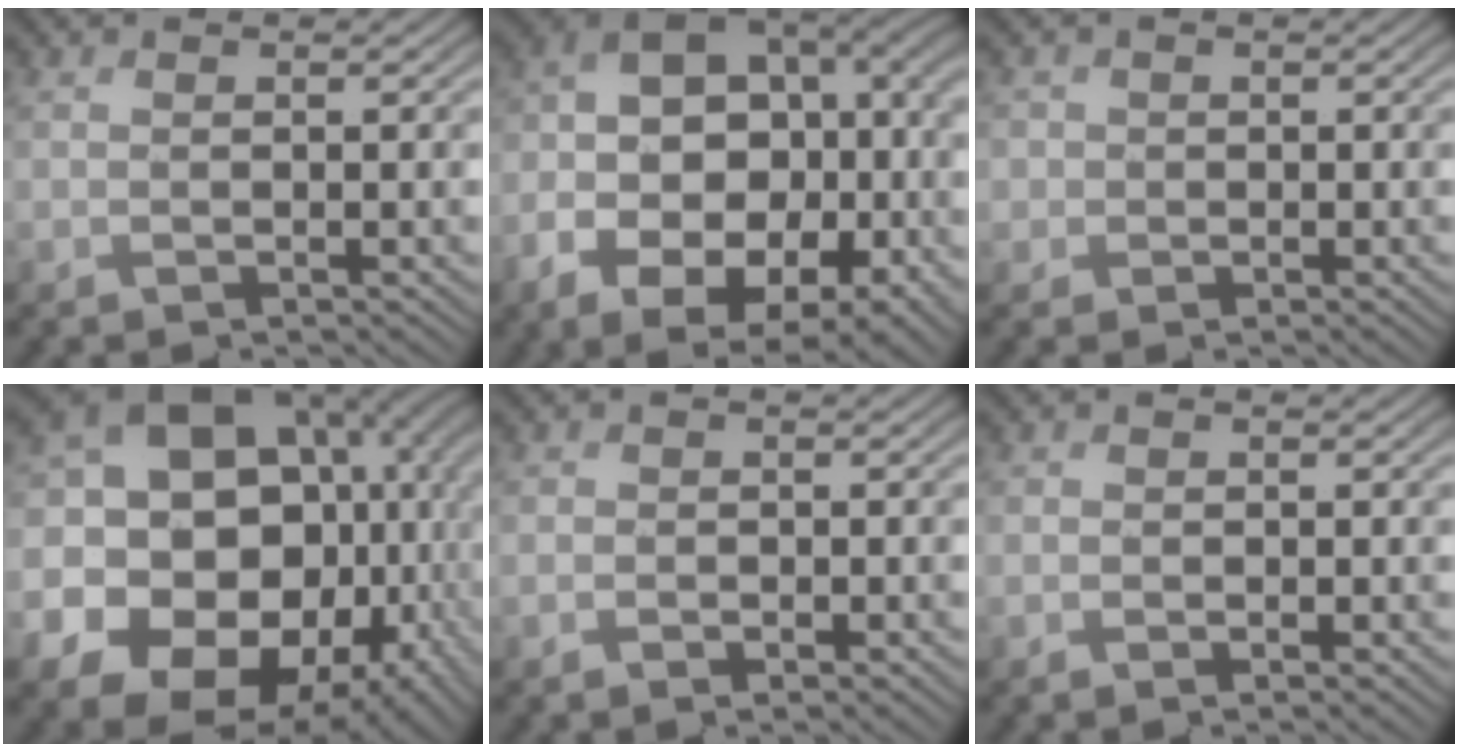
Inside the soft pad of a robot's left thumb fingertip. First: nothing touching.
{"total": 18.8, "force": [-7.0, 12.2, 12.5], "torque": [-0.219, -0.039, -0.071]}
{"total": 1.6, "force": [-0.6, 1.2, -1.0], "torque": [0.018, -0.007, -0.003]}
{"total": 23.0, "force": [-0.2, 19.4, 12.3], "torque": [-0.278, 0.014, 0.012]}
{"total": 1.8, "force": [-1.4, 0.8, 0.8], "torque": [-0.014, -0.007, -0.012]}
{"total": 1.0, "force": [-0.9, 0.2, 0.4], "torque": [-0.007, -0.004, -0.004]}